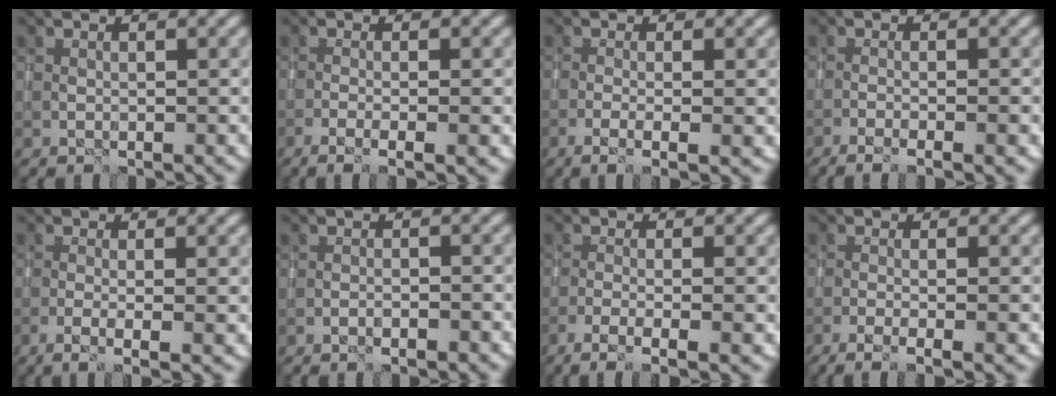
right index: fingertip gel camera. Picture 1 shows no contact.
{"total": 3.9, "force": [-1.6, 1.1, 3.4], "torque": [-0.050, -0.001, -0.032]}
{"total": 3.9, "force": [-1.1, 1.1, 3.5], "torque": [-0.056, -0.004, -0.025]}
{"total": 4.3, "force": [-2.1, 1.1, 3.5], "torque": [-0.044, 0.009, -0.036]}
{"total": 4.3, "force": [-1.2, 1.3, 3.9], "torque": [-0.063, -0.005, -0.027]}
{"total": 1.8, "force": [-1.2, 0.5, 1.3], "torque": [-0.027, 0.012, -0.021]}
{"total": 4.9, "force": [-2.4, 1.3, 4.1], "torque": [-0.067, -0.004, -0.047]}
{"total": 4.2, "force": [-2.0, 1.2, 3.5], "torque": [-0.051, -0.001, -0.037]}